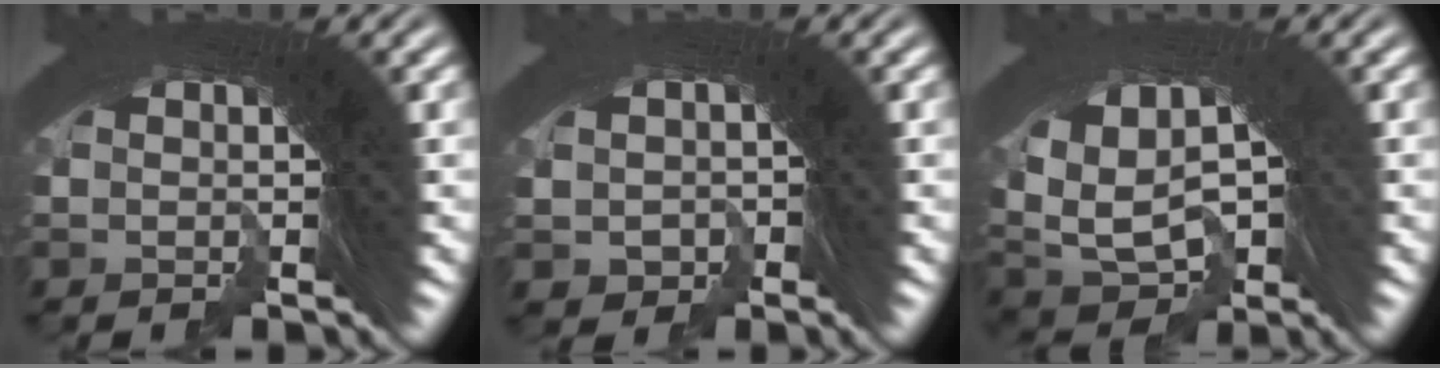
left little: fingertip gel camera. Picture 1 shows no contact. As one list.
[{"total": 3.5, "force": [-2.1, 2.8, -0.5], "torque": [-0.011, -0.023, -0.024]}, {"total": 8.3, "force": [-2.7, 6.9, 3.6], "torque": [-0.125, -0.037, -0.027]}]